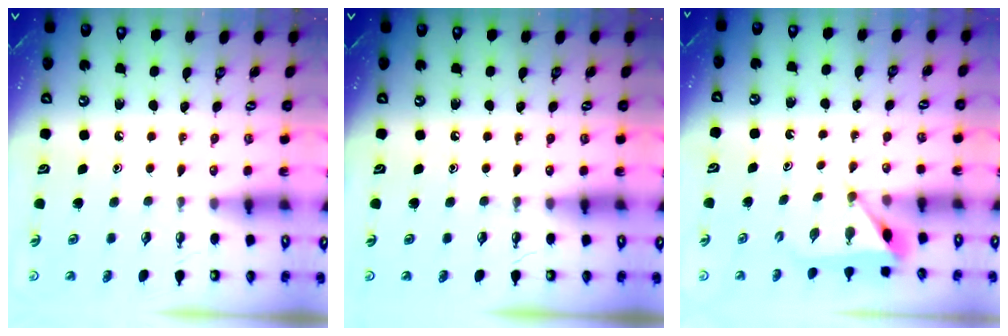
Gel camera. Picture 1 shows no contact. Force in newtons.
{"total": 0.0}
{"total": 4.9, "press": 4.9, "slide": 0.2}